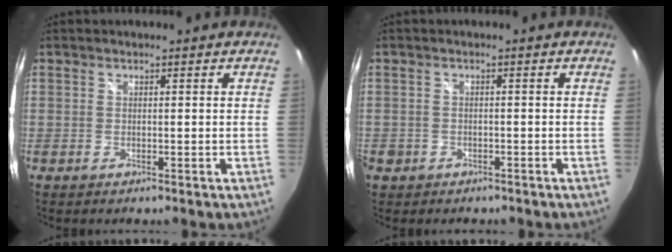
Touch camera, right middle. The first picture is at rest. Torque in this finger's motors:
{"motor_torque": [-0.10, -0.33, 0.03, 0.01]}